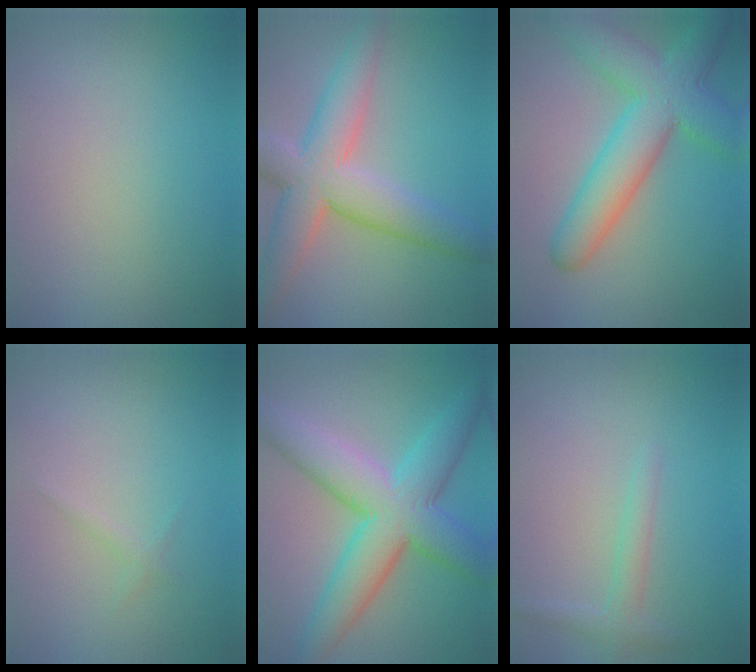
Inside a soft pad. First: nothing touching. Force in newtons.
{"total": 7.4, "press": 7.4, "slide": 0.3}
{"total": 7.8, "press": 7.8, "slide": 0.3}
{"total": 1.2, "press": 1.2, "slide": 0.2}
{"total": 9.2, "press": 9.2, "slide": 0.1}
{"total": 1.3, "press": 1.3, "slide": 0.1}